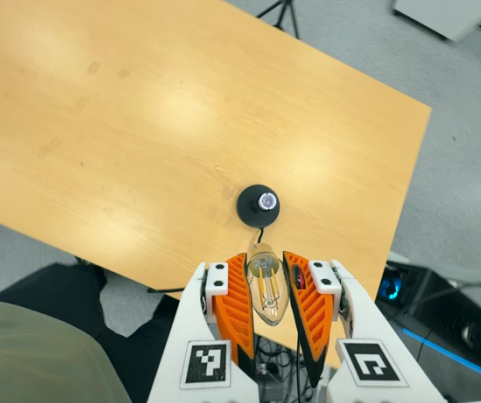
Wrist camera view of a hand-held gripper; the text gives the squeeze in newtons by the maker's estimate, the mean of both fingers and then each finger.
{"total": 19.8, "left": 21.0, "right": 18.7}